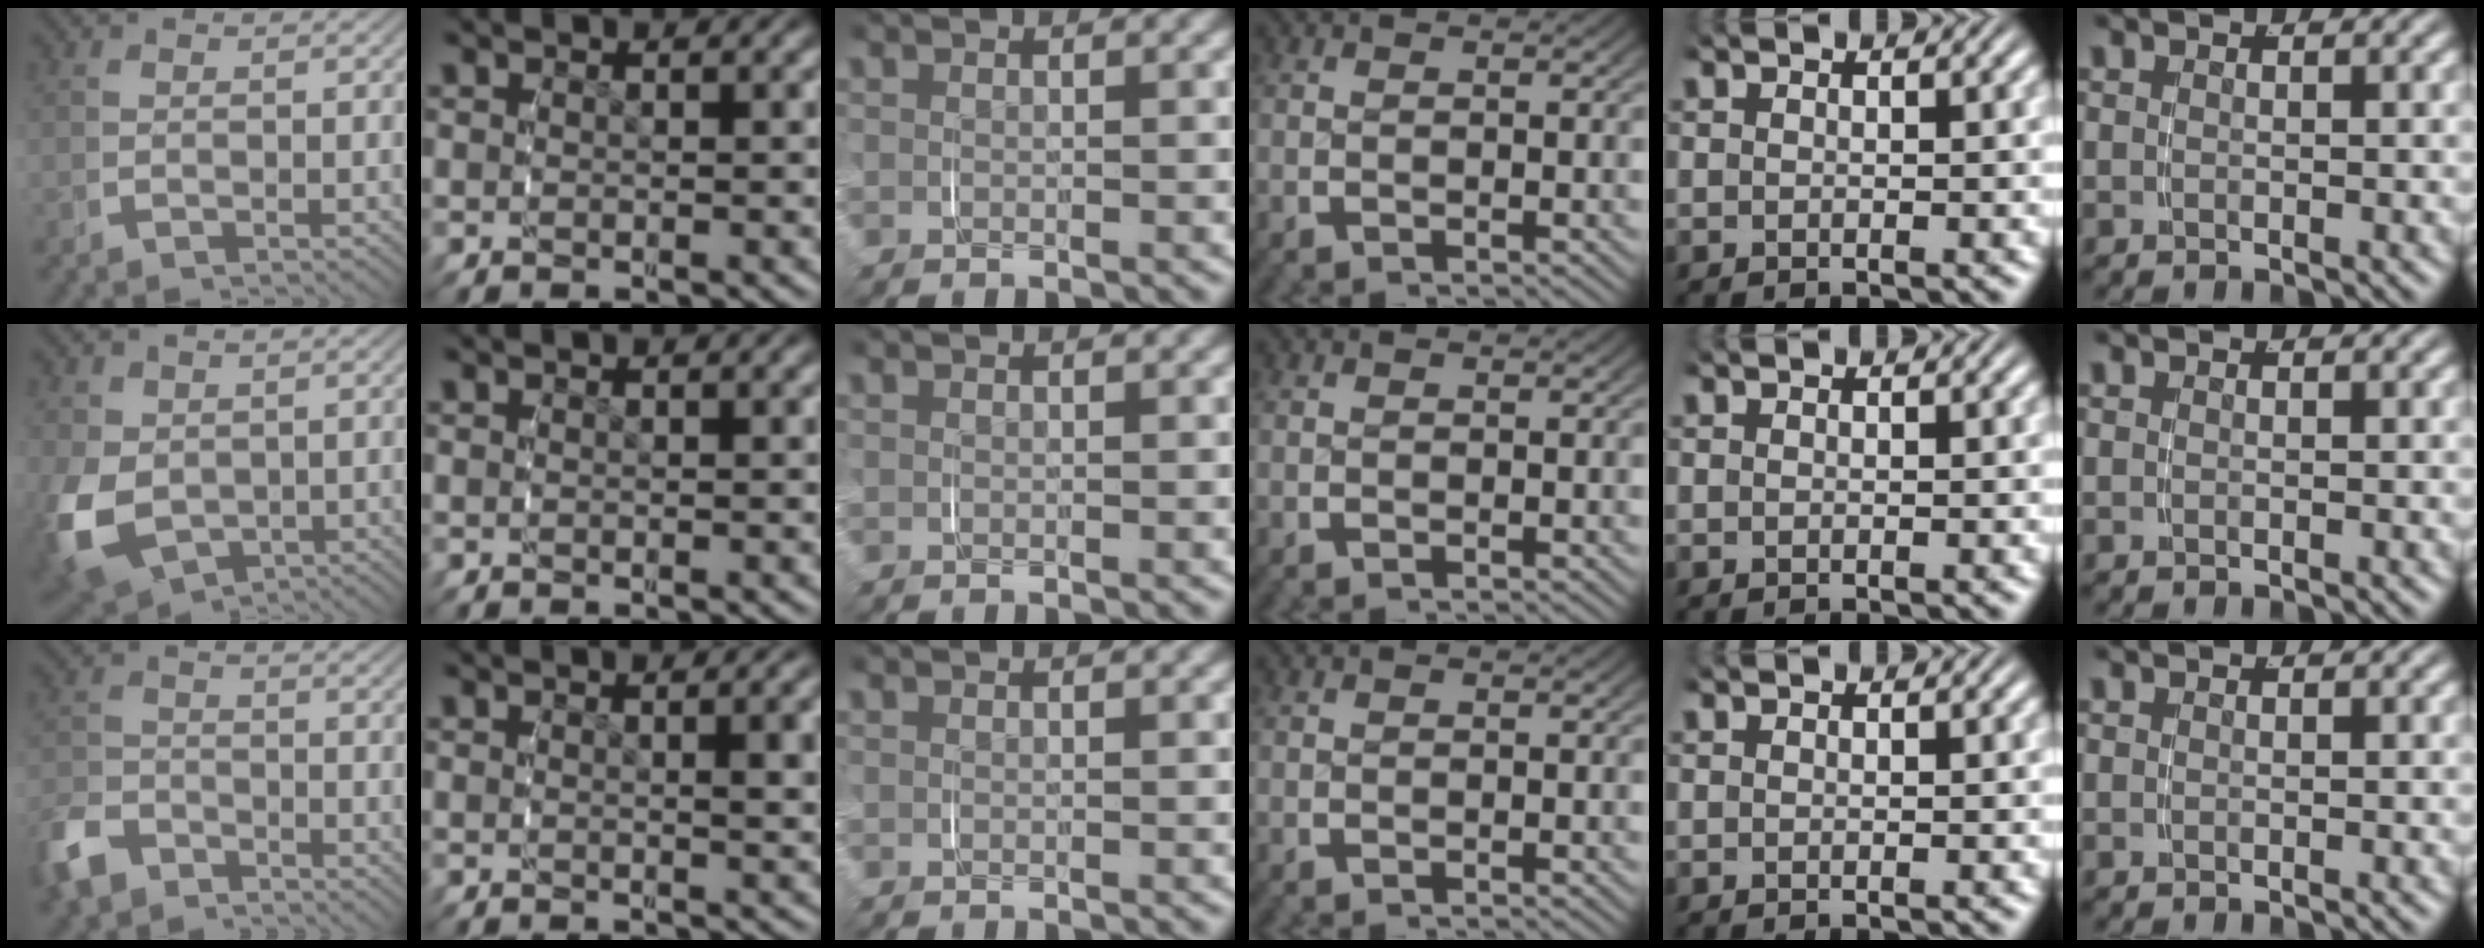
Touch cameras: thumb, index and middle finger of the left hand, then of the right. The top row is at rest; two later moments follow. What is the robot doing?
{"motion": "grasp_and_lifting", "object": "lipstick"}